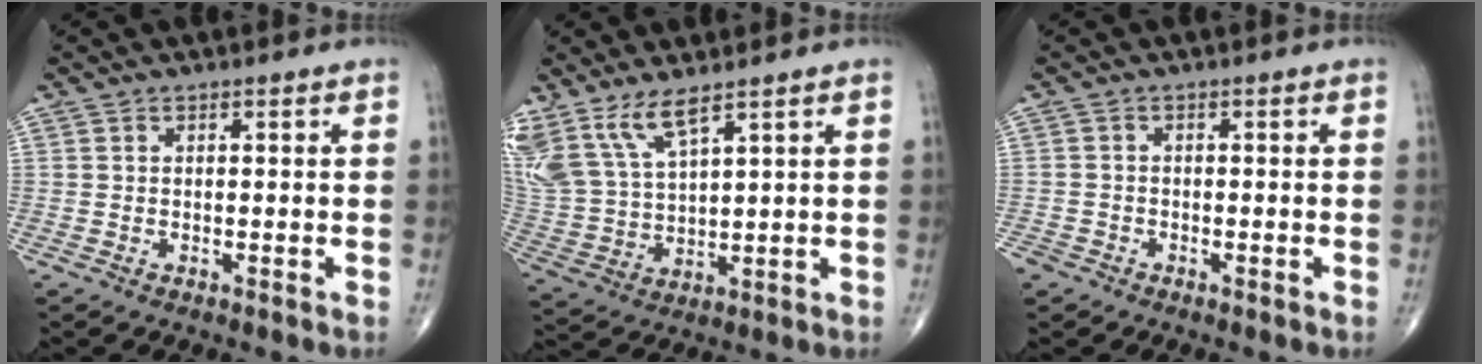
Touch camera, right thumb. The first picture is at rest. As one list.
[{"total": 12.0, "force": [8.2, 4.0, 7.8], "torque": [-0.167, -0.030, 0.182]}, {"total": 2.0, "force": [-1.4, 1.4, 0.4], "torque": [-0.005, 0.005, -0.028]}]